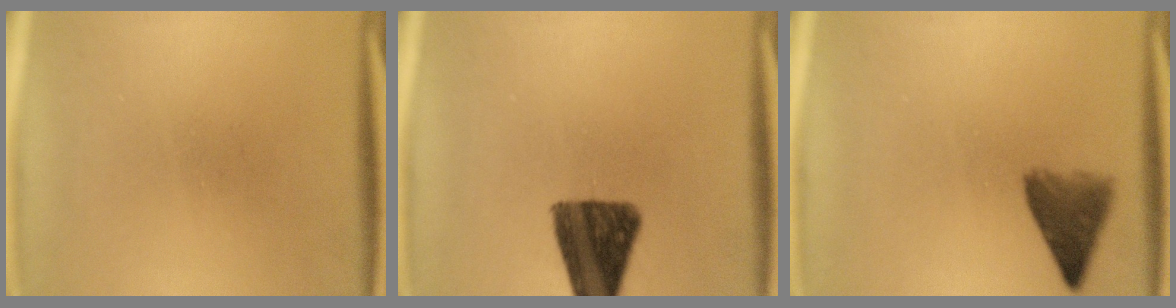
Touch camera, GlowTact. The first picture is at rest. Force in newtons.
{"total": 12.1}
{"total": 5.2}